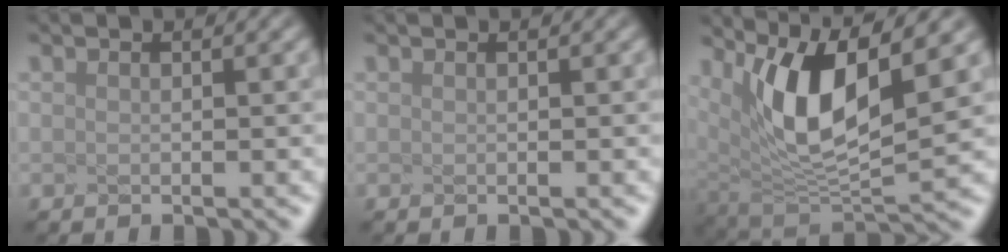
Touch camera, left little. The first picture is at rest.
{"total": 0.0}
{"total": 6.5, "force": [1.7, 2.0, 5.9], "torque": [-0.145, -0.027, 0.078]}